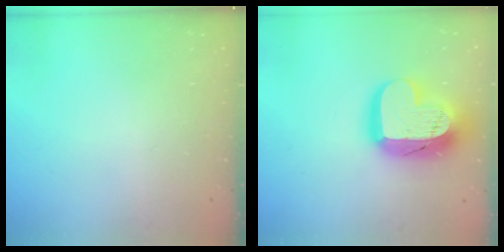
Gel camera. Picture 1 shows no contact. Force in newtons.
{"total": 21.1, "press": 21.0, "slide": 1.7}